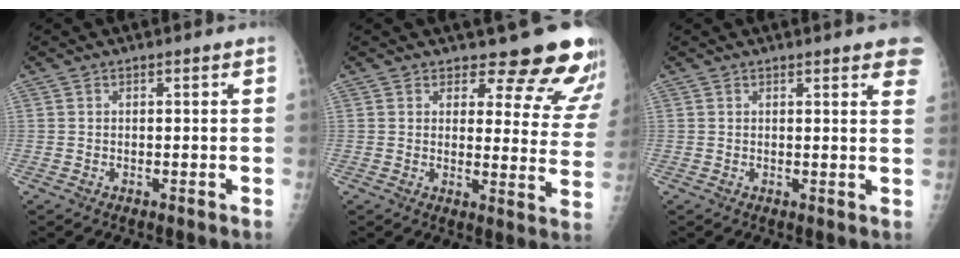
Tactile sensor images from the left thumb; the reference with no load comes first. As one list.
[{"total": 14.8, "force": [13.3, 4.9, 4.6], "torque": [0.000, -0.110, 0.136]}, {"total": 6.9, "force": [4.7, 1.5, 4.8], "torque": [-0.039, -0.008, 0.045]}]